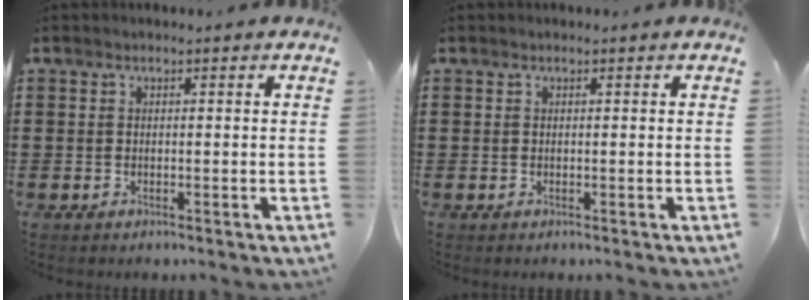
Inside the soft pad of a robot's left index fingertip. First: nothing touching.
{"total": 0.0}